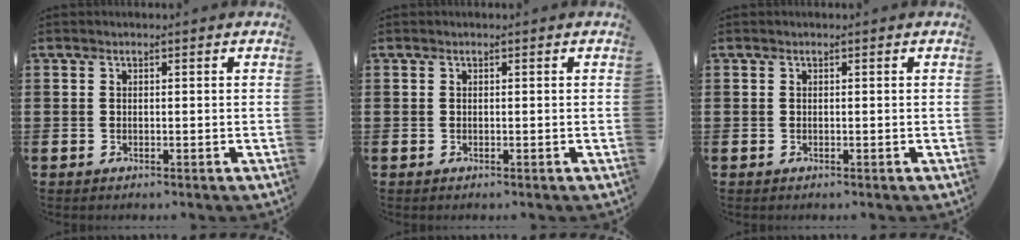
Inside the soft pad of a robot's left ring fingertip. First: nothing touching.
{"total": 0.0}
{"total": 0.0}